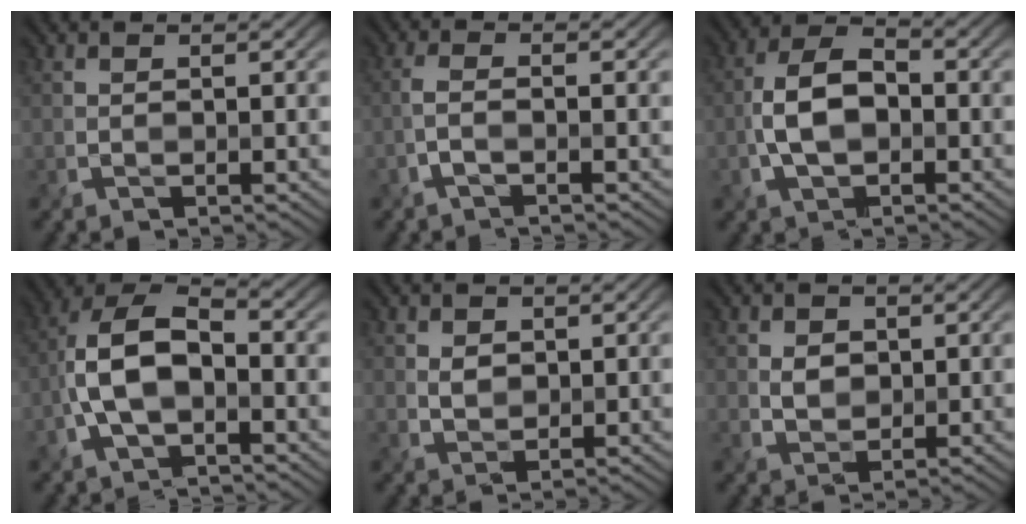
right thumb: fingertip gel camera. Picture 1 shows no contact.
{"total": 1.9, "force": [-1.1, 0.2, 1.5], "torque": [-0.034, 0.003, -0.032]}
{"total": 6.8, "force": [-1.6, 4.0, 5.3], "torque": [-0.113, 0.007, -0.035]}
{"total": 9.0, "force": [-2.2, 4.8, 7.3], "torque": [-0.161, 0.013, -0.050]}
{"total": 1.4, "force": [0.6, 1.2, 0.5], "torque": [-0.014, -0.003, 0.015]}
{"total": 1.9, "force": [0.5, 1.7, 0.8], "torque": [-0.021, -0.004, 0.012]}